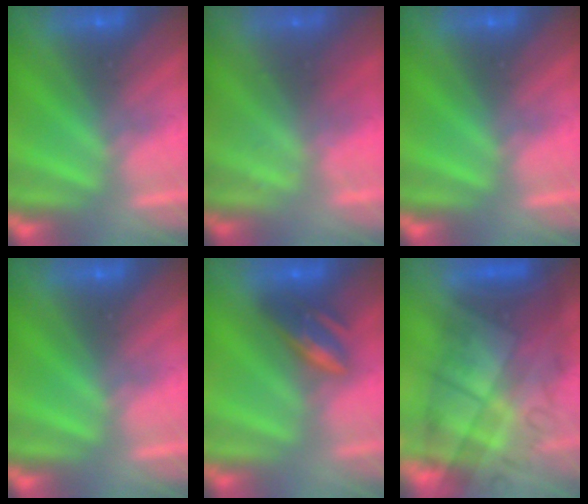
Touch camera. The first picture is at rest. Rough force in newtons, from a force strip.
{"total": 2.3}
{"total": 0.0}
{"total": 0.0}
{"total": 5.9}
{"total": 14.6}